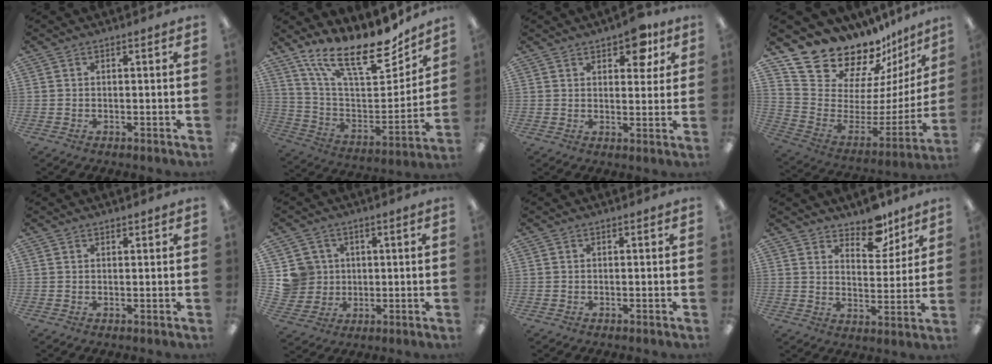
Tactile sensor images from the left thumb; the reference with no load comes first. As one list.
[{"total": 21.1, "force": [16.0, 6.6, 12.1], "torque": [-0.210, -0.112, 0.277]}, {"total": 7.2, "force": [4.7, 3.5, 4.2], "torque": [-0.044, -0.020, 0.077]}, {"total": 19.3, "force": [18.0, 6.3, 3.3], "torque": [-0.065, -0.168, 0.332]}, {"total": 1.0, "force": [0.9, 0.3, 0.0], "torque": [0.000, -0.001, 0.018]}, {"total": 7.5, "force": [2.2, 7.1, 0.3], "torque": [-0.020, 0.000, 0.046]}, {"total": 0.0}, {"total": 9.5, "force": [8.0, 4.2, 3.1], "torque": [-0.032, -0.057, 0.143]}]